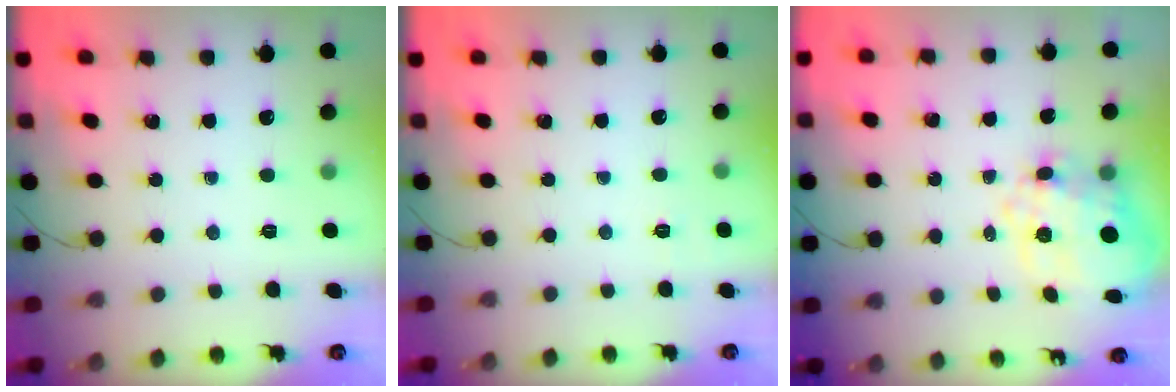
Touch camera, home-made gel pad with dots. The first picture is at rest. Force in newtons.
{"total": 6.1, "press": 5.8, "slide": 1.8}
{"total": 13.3, "press": 13.0, "slide": 2.6}